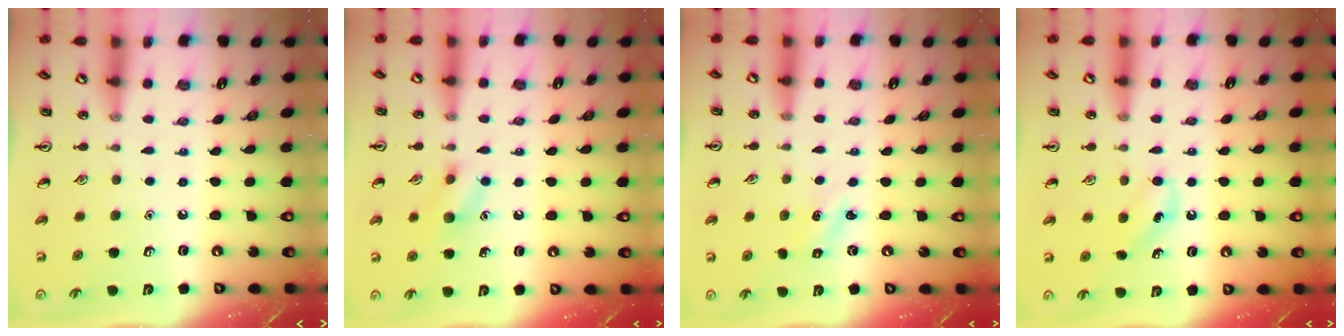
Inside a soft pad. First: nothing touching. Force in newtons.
{"total": 8.4, "press": 8.3, "slide": 0.7}
{"total": 1.4, "press": 1.3, "slide": 0.6}
{"total": 5.4, "press": 5.0, "slide": 1.8}